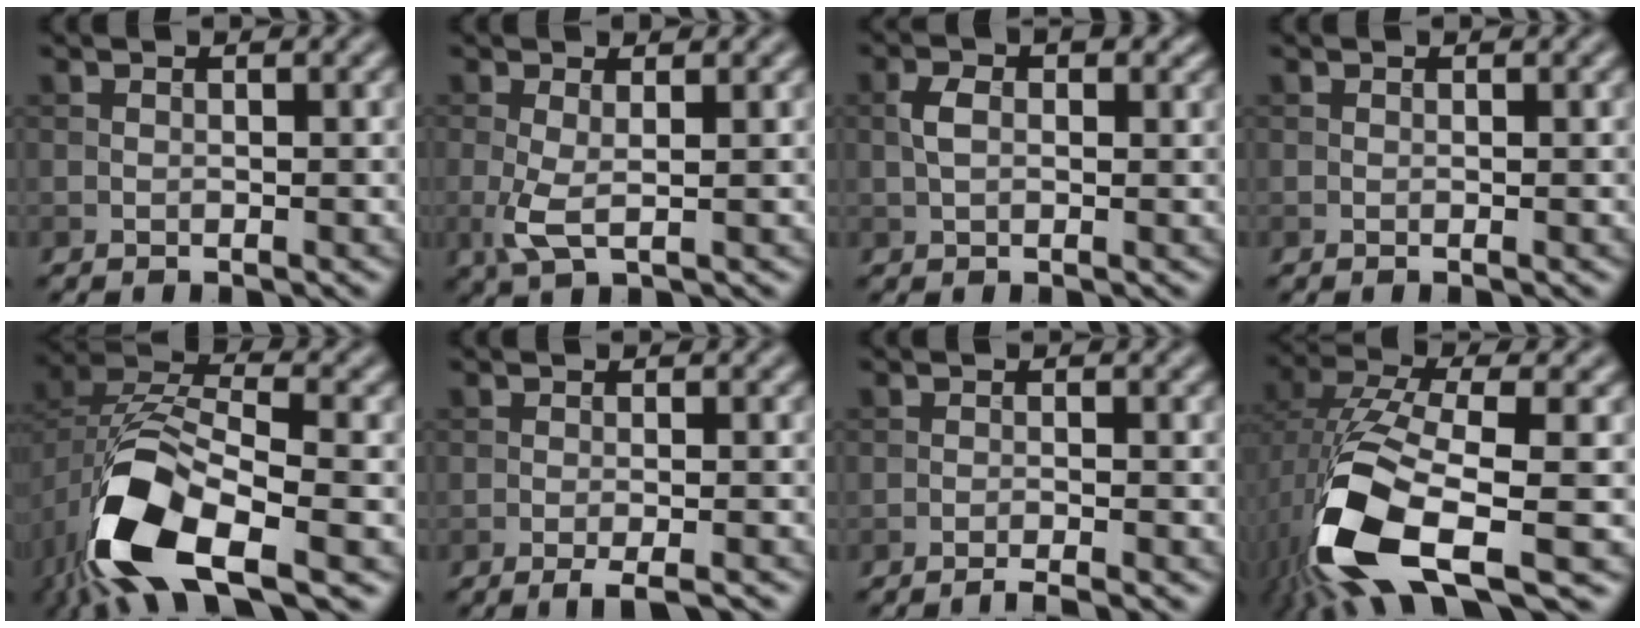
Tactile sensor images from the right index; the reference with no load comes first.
{"total": 2.5, "force": [0.0, 0.7, 2.4], "torque": [-0.057, -0.006, -0.002]}
{"total": 2.8, "force": [0.4, 1.7, 2.1], "torque": [-0.042, 0.002, 0.006]}
{"total": 0.0}
{"total": 12.3, "force": [-5.9, 6.0, 9.0], "torque": [-0.187, -0.012, -0.105]}
{"total": 3.3, "force": [-2.2, 0.6, 2.4], "torque": [-0.034, 0.001, -0.036]}
{"total": 2.0, "force": [-1.6, 0.1, 1.2], "torque": [-0.016, 0.002, -0.034]}
{"total": 12.6, "force": [-5.1, 5.3, 10.3], "torque": [-0.219, -0.017, -0.092]}